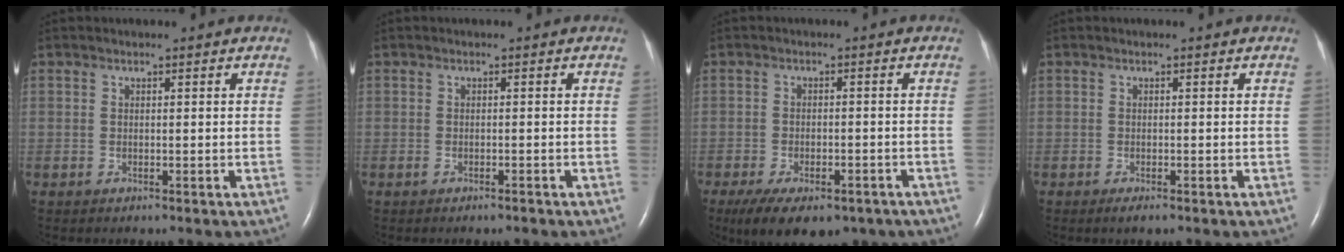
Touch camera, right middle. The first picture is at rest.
{"total": 0.8, "force": [-0.7, 0.2, 0.5], "torque": [-0.013, -0.001, -0.008]}
{"total": 12.6, "force": [-8.7, 5.6, 7.2], "torque": [-0.124, -0.009, -0.120]}
{"total": 1.1, "force": [-0.7, 0.2, 0.8], "torque": [-0.017, -0.004, -0.009]}